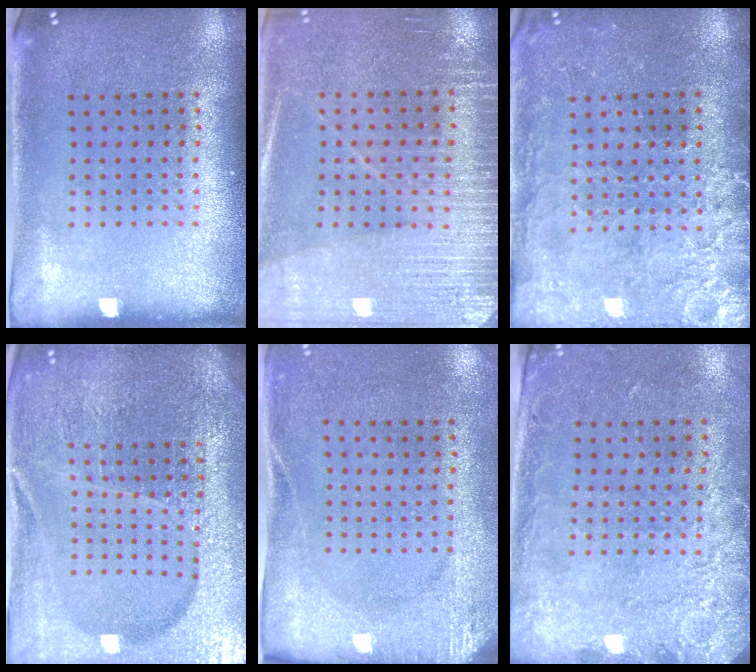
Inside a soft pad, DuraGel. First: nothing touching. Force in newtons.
{"total": 3.0, "press": 2.9, "slide": 0.7}
{"total": 3.3, "press": 3.2, "slide": 0.9}
{"total": 5.8, "press": 5.1, "slide": 2.7}
{"total": 2.7, "press": 2.1, "slide": 1.7}
{"total": 2.6, "press": 1.9, "slide": 1.8}